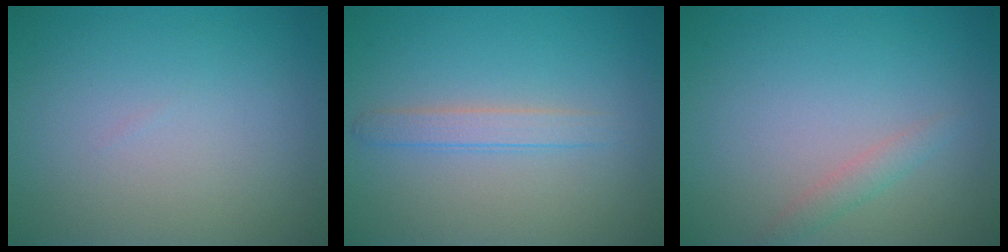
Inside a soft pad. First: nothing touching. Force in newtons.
{"total": 1.8, "press": 1.8, "slide": 0.1}
{"total": 1.3, "press": 1.3, "slide": 0.2}